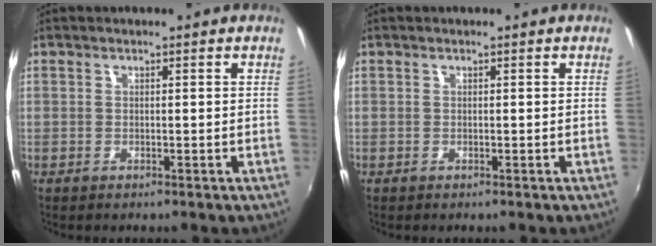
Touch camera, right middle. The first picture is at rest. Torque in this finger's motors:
{"motor_torque": [0.32, -0.31, 0.05, 0.00]}